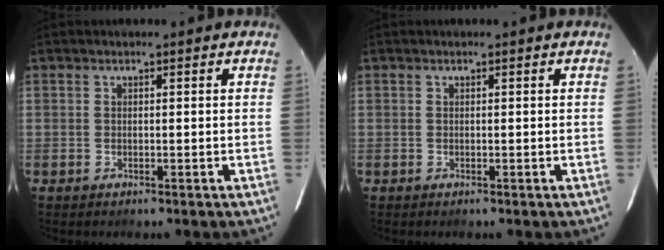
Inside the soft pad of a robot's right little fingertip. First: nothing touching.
{"total": 0.0}